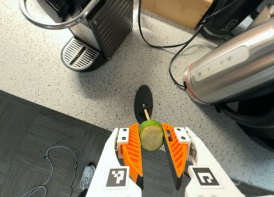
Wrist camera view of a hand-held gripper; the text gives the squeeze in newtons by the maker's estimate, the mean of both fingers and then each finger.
{"total": 9.1, "left": 8.6, "right": 9.5}